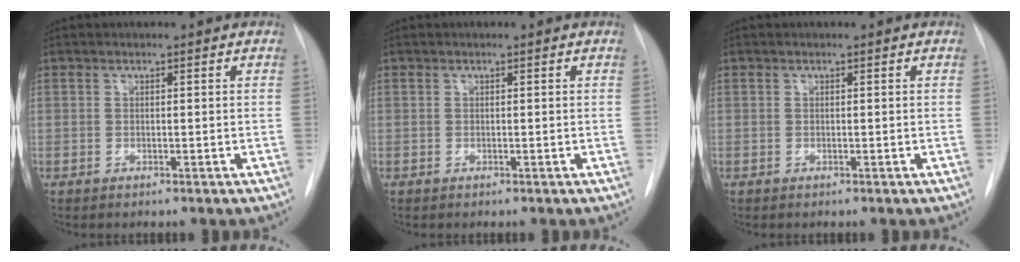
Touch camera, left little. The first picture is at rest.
{"total": 0.0}
{"total": 0.0}